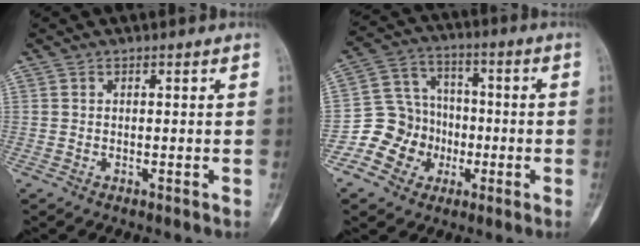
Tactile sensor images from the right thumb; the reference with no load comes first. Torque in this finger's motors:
{"motor_torque": [0.82, 0.38, 0.49, -0.34, 0.00]}